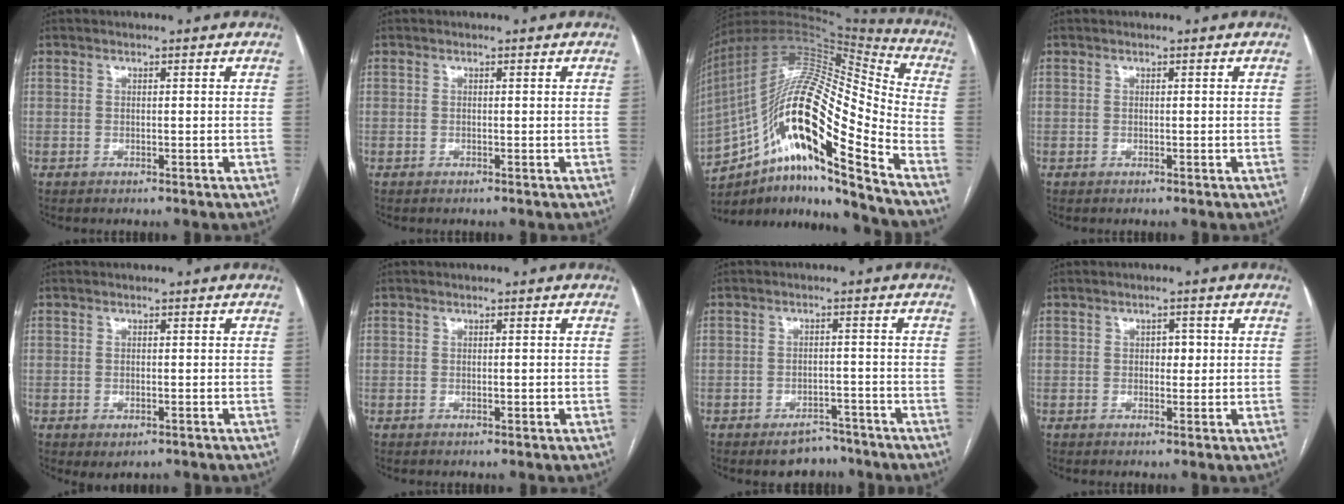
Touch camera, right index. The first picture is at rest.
{"total": 0.0}
{"total": 24.3, "force": [-12.6, 3.5, 20.5], "torque": [-0.366, 0.018, -0.217]}
{"total": 0.0}
{"total": 2.0, "force": [-0.9, 1.0, 1.4], "torque": [-0.022, -0.004, 0.000]}
{"total": 0.7, "force": [-0.1, 0.3, 0.7], "torque": [-0.011, 0.001, 0.000]}
{"total": 5.0, "force": [-4.1, 2.5, 1.5], "torque": [-0.014, 0.005, -0.056]}
{"total": 2.0, "force": [0.2, 1.3, 1.5], "torque": [-0.018, 0.006, 0.002]}